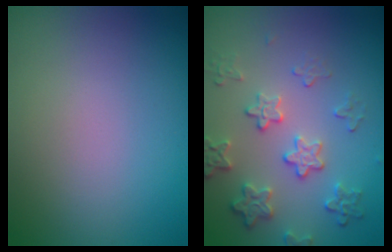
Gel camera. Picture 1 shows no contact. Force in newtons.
{"total": 4.1, "press": 3.3, "slide": 2.5}